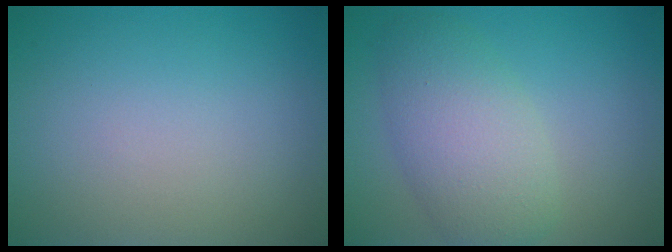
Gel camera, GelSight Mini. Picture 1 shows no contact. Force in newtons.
{"total": 5.3, "press": 5.3, "slide": 0.1}